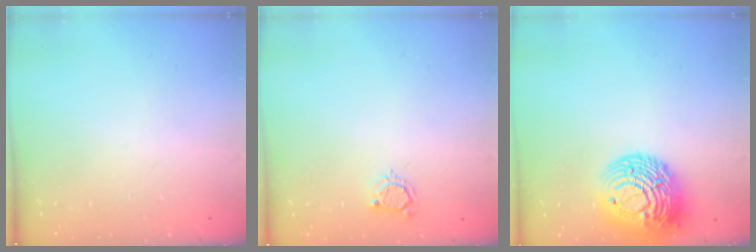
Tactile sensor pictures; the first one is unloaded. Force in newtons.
{"total": 3.7, "press": 3.7, "slide": 0.5}
{"total": 18.5, "press": 18.4, "slide": 1.8}